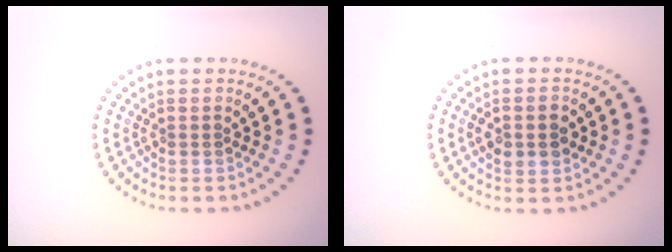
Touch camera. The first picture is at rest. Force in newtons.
{"total": 2.8, "press": 2.8, "slide": 0.0}